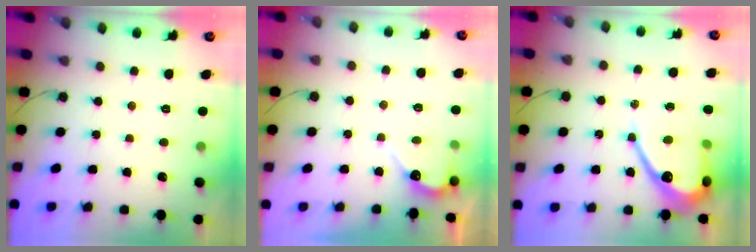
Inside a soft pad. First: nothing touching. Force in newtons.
{"total": 4.5, "press": 4.4, "slide": 0.4}
{"total": 11.5, "press": 11.5, "slide": 1.0}